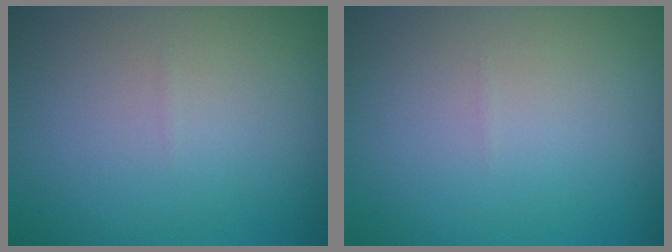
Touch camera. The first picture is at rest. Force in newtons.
{"total": 0.0}